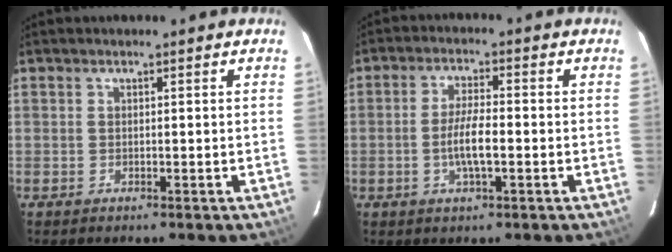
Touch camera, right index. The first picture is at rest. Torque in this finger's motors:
{"motor_torque": [0.86, -0.37, 0.49, 0.10]}